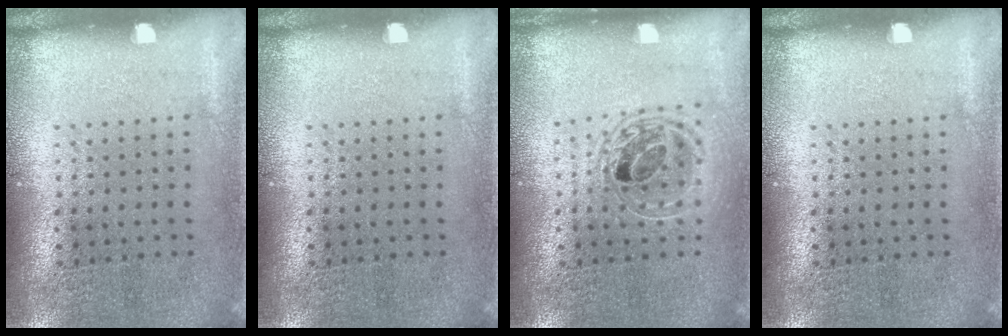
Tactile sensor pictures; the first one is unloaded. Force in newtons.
{"total": 0.0}
{"total": 1.7, "press": 1.4, "slide": 0.9}
{"total": 0.0}